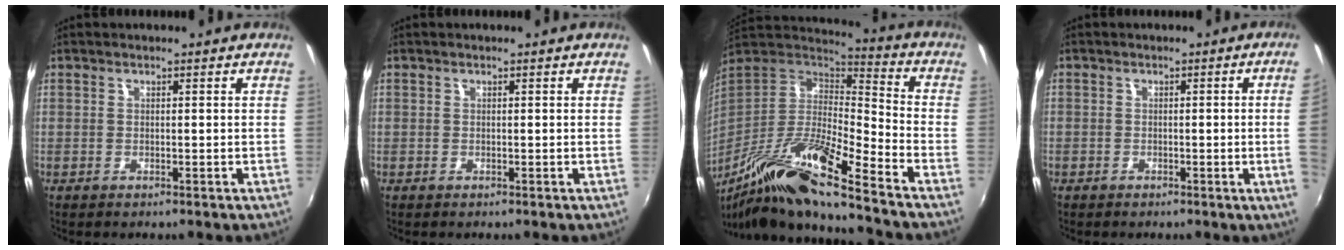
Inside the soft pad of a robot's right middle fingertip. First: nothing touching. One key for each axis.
{"total": 0.0}
{"total": 18.2, "fx": -12.8, "fy": 0.8, "fz": 12.9, "tx": -0.233, "ty": -0.025, "tz": -0.256}
{"total": 2.9, "fx": -0.3, "fy": -1.1, "fz": 2.7, "tx": -0.048, "ty": -0.010, "tz": -0.002}